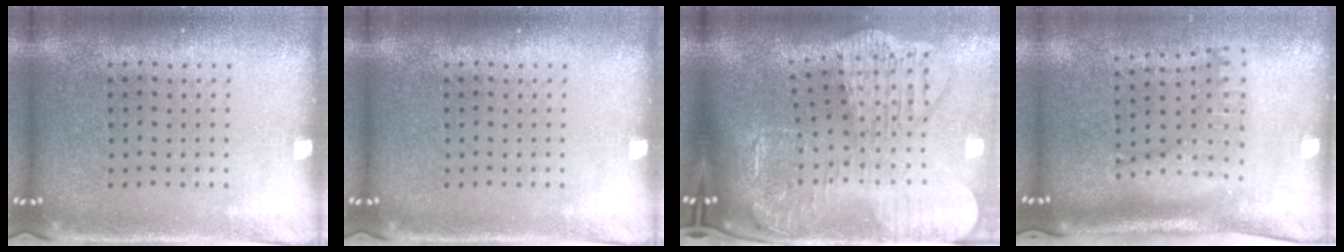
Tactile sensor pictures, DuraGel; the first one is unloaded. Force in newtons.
{"total": 0.0}
{"total": 3.5, "press": 2.8, "slide": 2.1}
{"total": 1.4, "press": 1.3, "slide": 0.6}